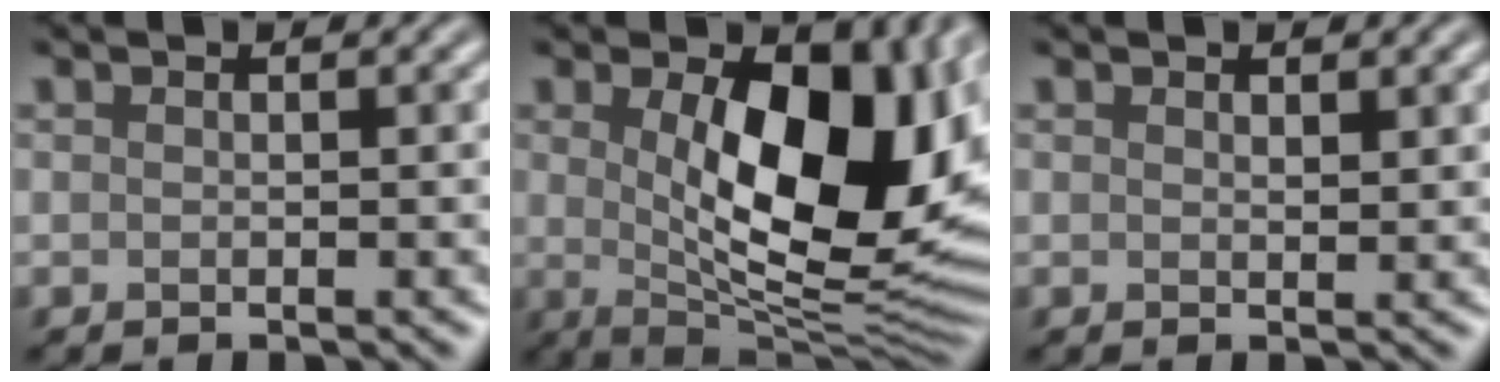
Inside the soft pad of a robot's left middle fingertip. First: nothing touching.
{"total": 13.8, "force": [1.7, 6.7, 12.0], "torque": [-0.158, -0.011, 0.035]}
{"total": 0.6, "force": [0.5, 0.2, 0.2], "torque": [-0.005, -0.002, 0.011]}